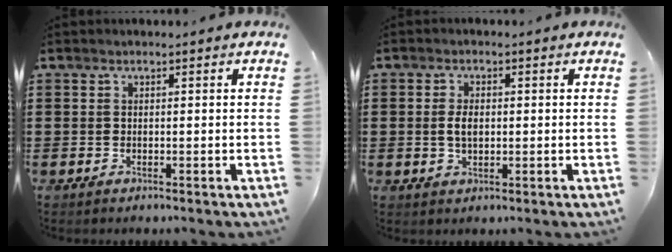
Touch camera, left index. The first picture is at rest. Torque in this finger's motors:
{"motor_torque": [0.08, -0.01, 0.12, 0.03]}